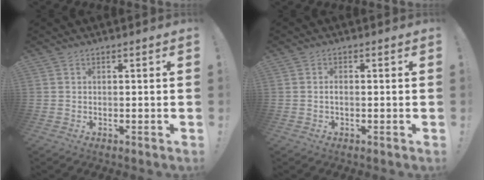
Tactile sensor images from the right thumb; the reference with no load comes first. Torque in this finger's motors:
{"motor_torque": [0.06, -0.20, 0.00, 0.11, 0.05]}